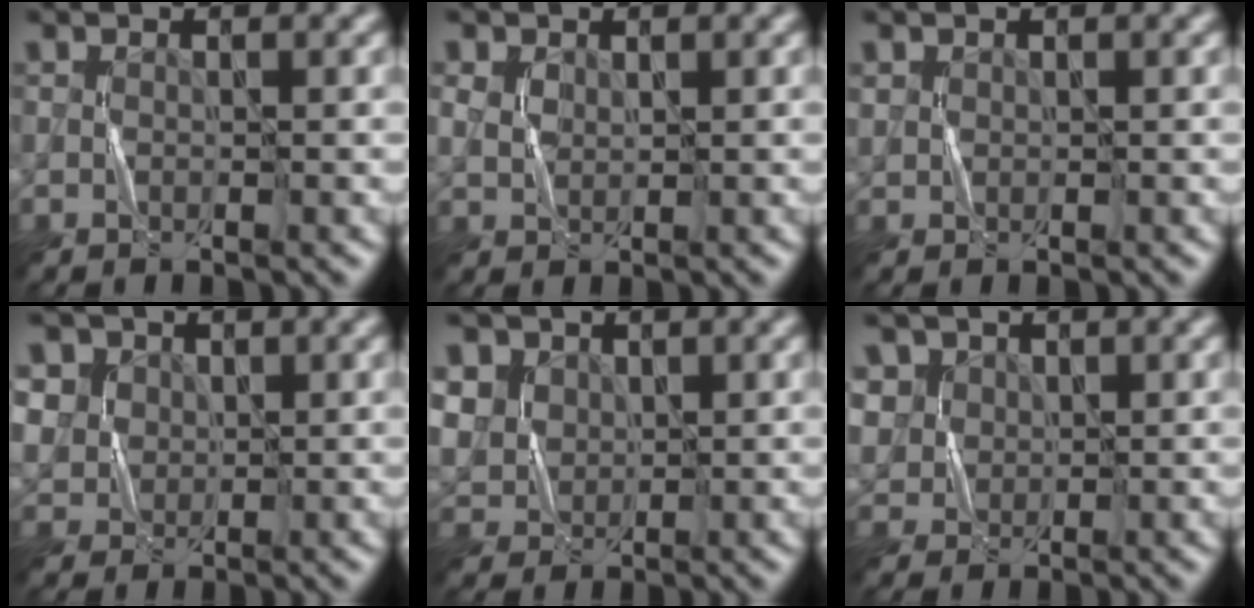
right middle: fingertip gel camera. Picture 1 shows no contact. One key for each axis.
{"total": 1.3, "fx": 0.7, "fy": 1.0, "fz": 0.5, "tx": -0.013, "ty": -0.001, "tz": 0.018}
{"total": 0.6, "fx": 0.4, "fy": 0.5, "fz": -0.1, "tx": -0.001, "ty": -0.001, "tz": 0.013}
{"total": 5.4, "fx": 2.4, "fy": 4.5, "fz": 1.8, "tx": -0.055, "ty": 0.008, "tz": 0.043}
{"total": 6.0, "fx": 2.6, "fy": 4.9, "fz": 2.3, "tx": -0.076, "ty": 0.012, "tz": 0.048}
{"total": 4.1, "fx": 1.6, "fy": 3.5, "fz": 1.2, "tx": -0.048, "ty": 0.007, "tz": 0.039}